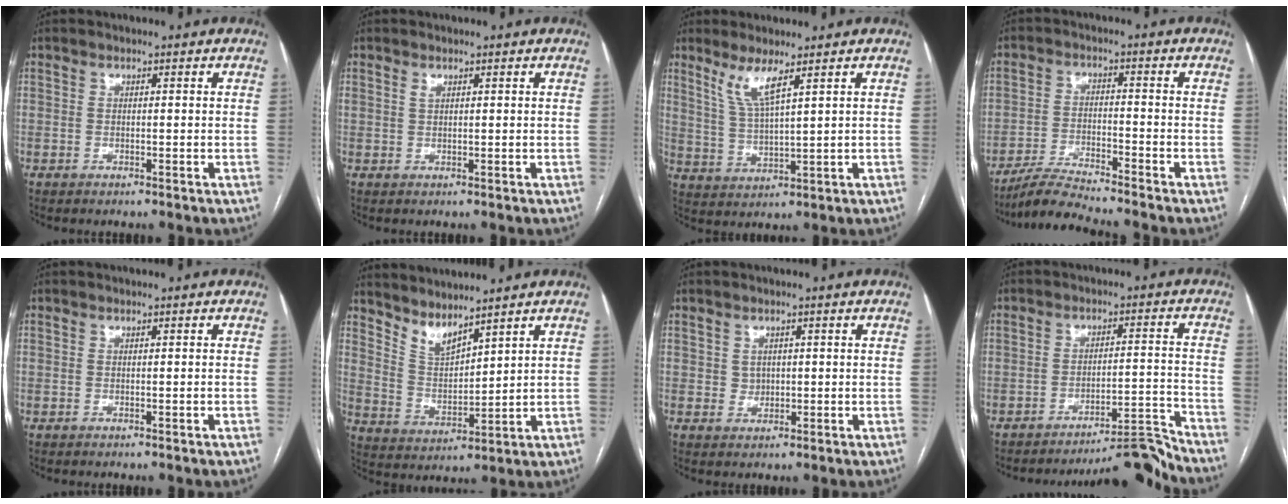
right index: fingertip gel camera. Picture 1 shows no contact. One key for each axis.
{"total": 0.9, "fx": 0.6, "fy": 0.4, "fz": 0.5, "tx": -0.012, "ty": 0.003, "tz": 0.014}
{"total": 5.6, "fx": 3.5, "fy": 0.1, "fz": 4.4, "tx": -0.090, "ty": -0.010, "tz": 0.075}
{"total": 6.4, "fx": -6.0, "fy": -1.1, "fz": 1.8, "tx": -0.034, "ty": -0.019, "tz": -0.114}
{"total": 0.0}
{"total": 5.9, "fx": 5.6, "fy": 0.7, "fz": 2.0, "tx": -0.048, "ty": -0.007, "tz": 0.125}
{"total": 1.9, "fx": 0.4, "fy": 1.7, "fz": 0.6, "tx": -0.007, "ty": -0.001, "tz": 0.011}
{"total": 9.4, "fx": -9.2, "fy": -1.5, "fz": 1.1, "tx": 0.007, "ty": 0.026, "tz": -0.142}